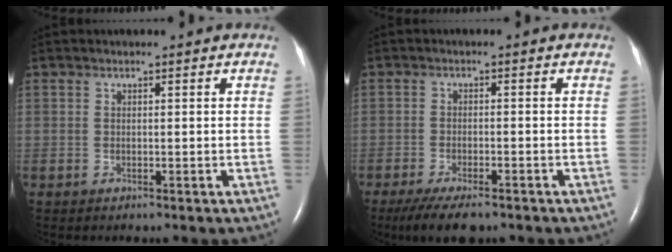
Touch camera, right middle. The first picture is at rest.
{"total": 7.4, "force": [-5.6, 2.2, 4.4], "torque": [-0.074, -0.014, -0.090]}